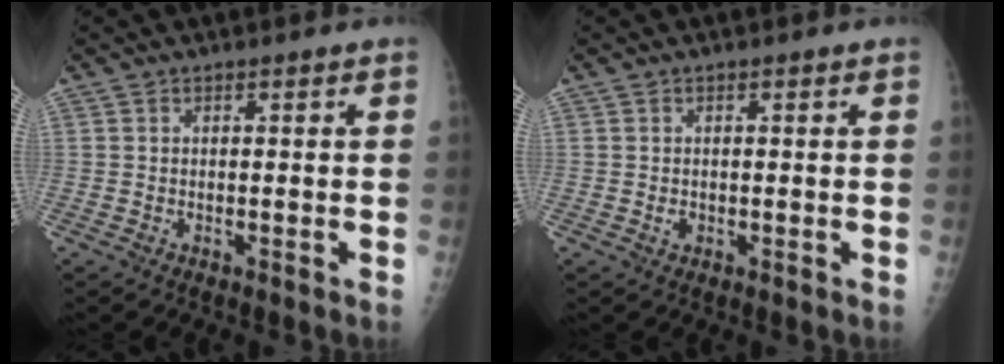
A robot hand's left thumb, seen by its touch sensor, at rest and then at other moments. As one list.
[{"total": 1.1, "force": [-0.1, 0.9, 0.6], "torque": [-0.005, 0.001, 0.001]}]